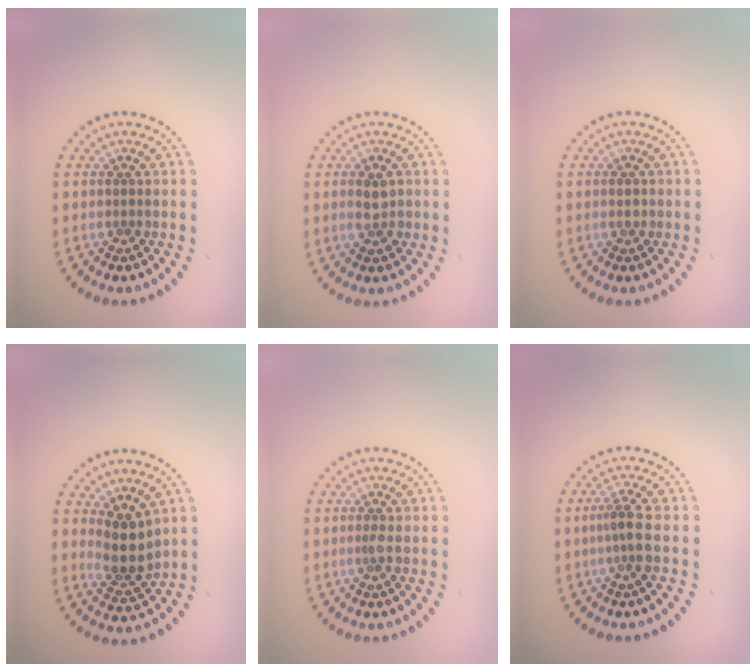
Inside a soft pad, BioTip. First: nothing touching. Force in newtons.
{"total": 1.9, "press": 1.9, "slide": 0.4}
{"total": 0.9, "press": 0.9, "slide": 0.0}
{"total": 3.5, "press": 2.9, "slide": 2.1}
{"total": 0.8, "press": 0.5, "slide": 0.6}
{"total": 2.3, "press": 1.8, "slide": 1.5}